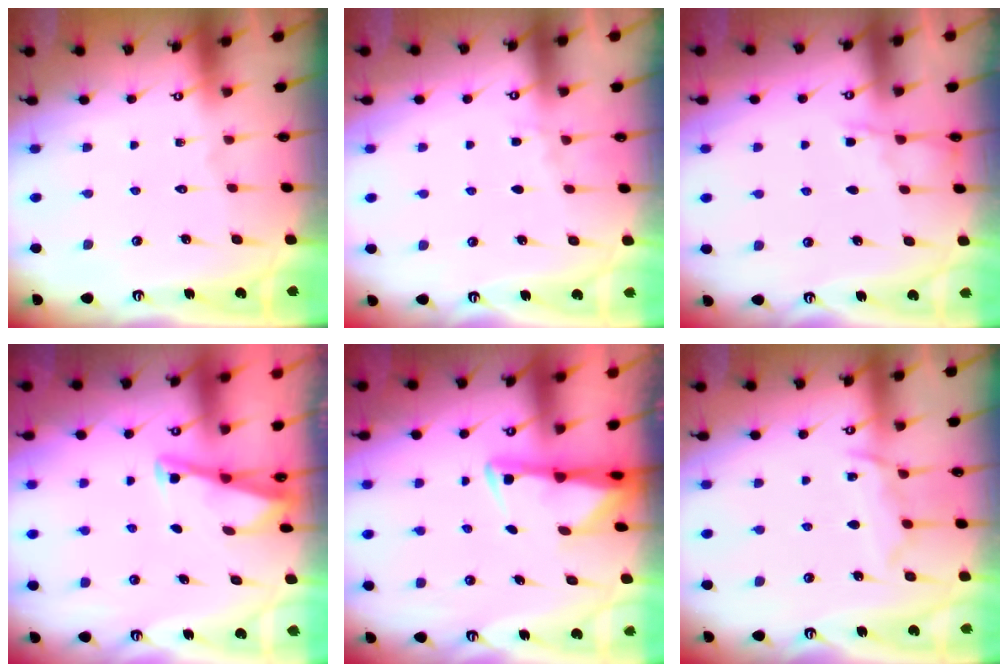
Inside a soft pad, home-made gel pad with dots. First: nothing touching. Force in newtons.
{"total": 3.0, "press": 2.9, "slide": 0.4}
{"total": 4.1, "press": 4.0, "slide": 0.6}
{"total": 2.9, "press": 2.9, "slide": 0.3}
{"total": 2.9, "press": 2.8, "slide": 0.6}
{"total": 9.0, "press": 8.9, "slide": 1.0}